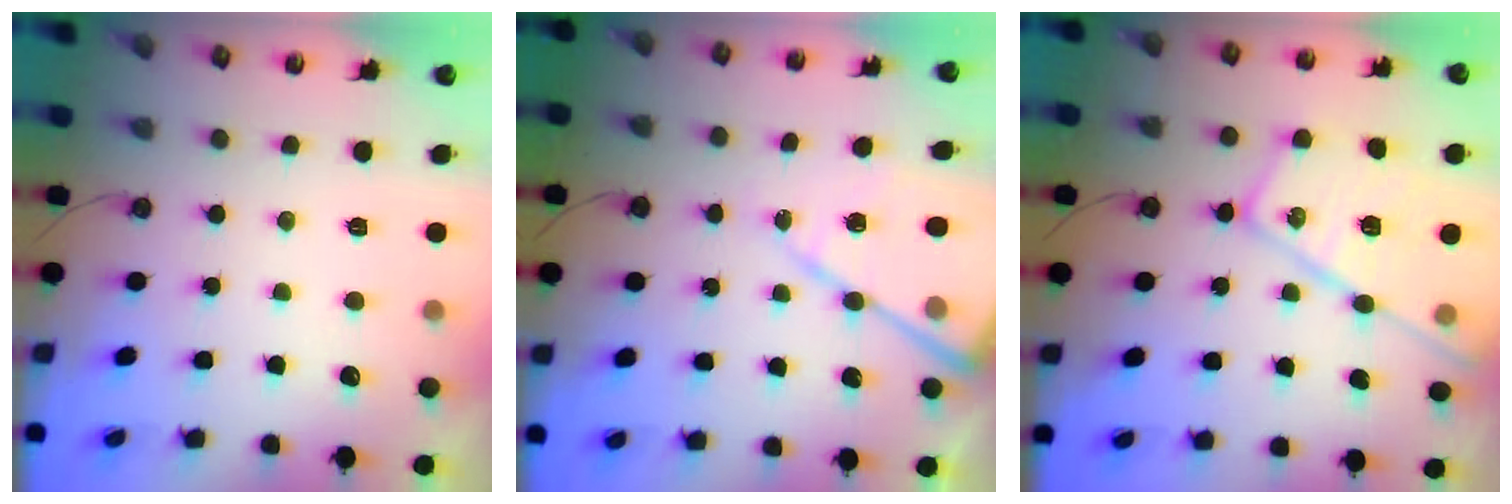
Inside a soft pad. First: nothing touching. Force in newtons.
{"total": 16.5, "press": 16.4, "slide": 1.6}
{"total": 19.5, "press": 19.5, "slide": 0.9}